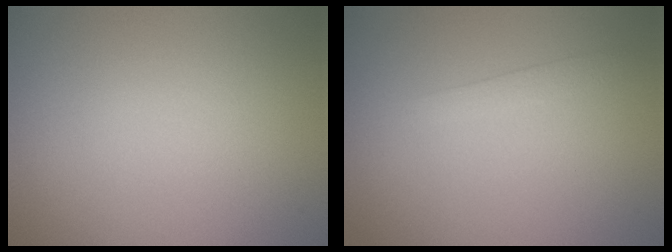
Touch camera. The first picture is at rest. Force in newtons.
{"total": 1.3, "press": 1.3, "slide": 0.1}